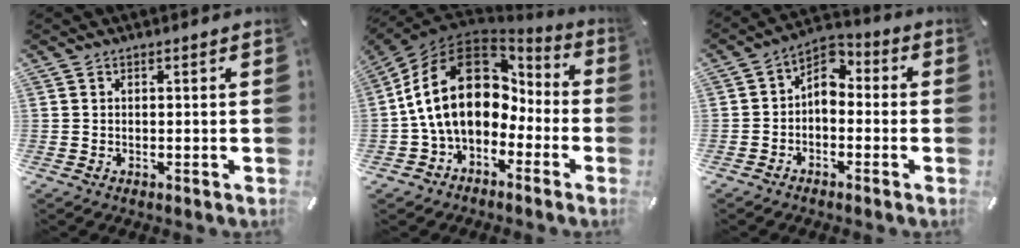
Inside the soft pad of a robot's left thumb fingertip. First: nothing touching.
{"total": 20.9, "force": [2.1, 14.8, 14.6], "torque": [-0.292, 0.004, 0.039]}
{"total": 5.6, "force": [-0.5, 4.3, 3.5], "torque": [-0.066, 0.002, -0.015]}